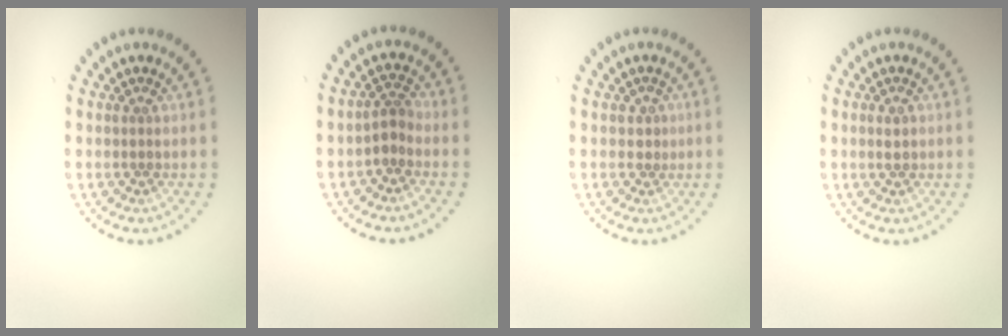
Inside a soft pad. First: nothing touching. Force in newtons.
{"total": 1.6, "press": 1.3, "slide": 1.0}
{"total": 0.9, "press": 0.8, "slide": 0.5}
{"total": 1.1, "press": 1.1, "slide": 0.1}